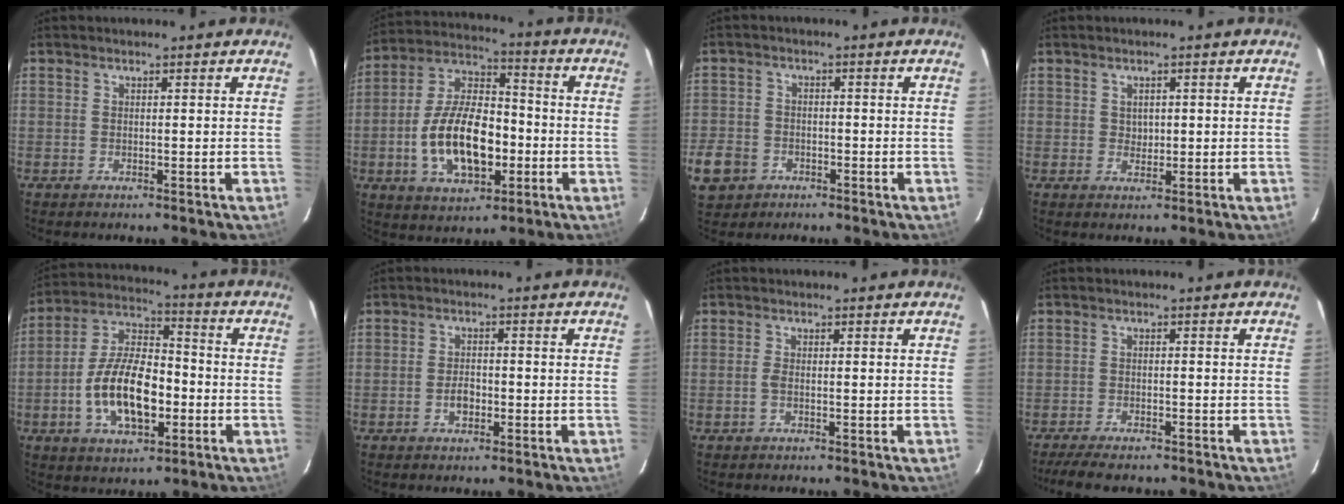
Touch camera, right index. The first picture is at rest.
{"total": 16.9, "force": [-4.0, 9.0, 13.8], "torque": [-0.273, 0.012, -0.061]}
{"total": 8.8, "force": [-4.0, 7.3, 3.1], "torque": [-0.100, 0.015, -0.061]}
{"total": 1.2, "force": [0.4, 1.0, 0.5], "torque": [-0.006, 0.004, 0.009]}
{"total": 15.4, "force": [-3.9, 7.7, 12.8], "torque": [-0.250, 0.012, -0.063]}
{"total": 3.9, "force": [-1.2, 2.3, 3.0], "torque": [-0.058, 0.002, -0.019]}
{"total": 1.3, "force": [-0.3, 0.5, 1.1], "torque": [-0.026, 0.000, -0.008]}
{"total": 7.2, "force": [-6.0, 1.8, 3.5], "torque": [-0.086, -0.020, -0.100]}